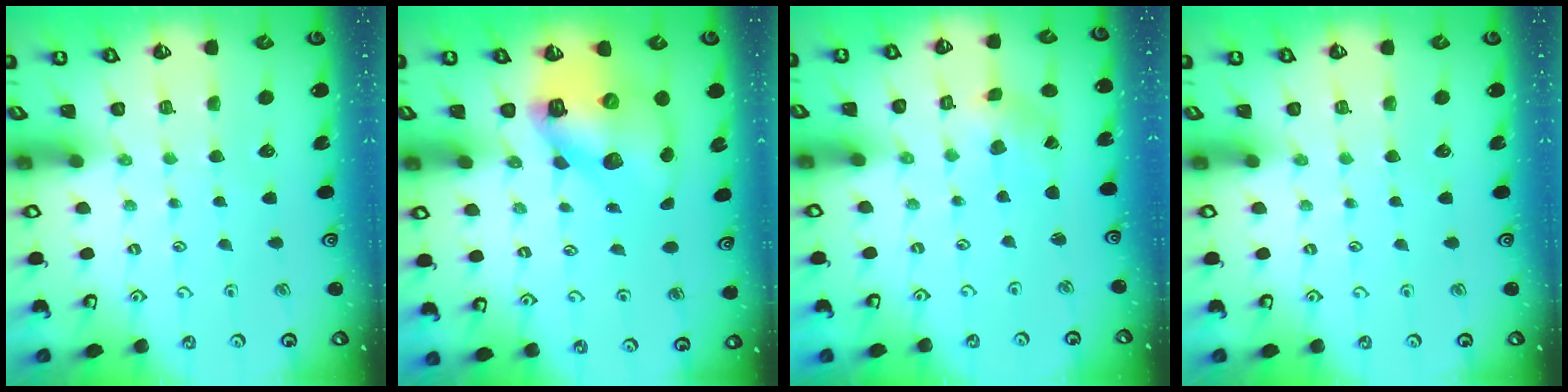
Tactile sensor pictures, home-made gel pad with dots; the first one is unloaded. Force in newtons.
{"total": 15.9, "press": 15.8, "slide": 1.9}
{"total": 2.7, "press": 2.3, "slide": 1.3}
{"total": 0.0}